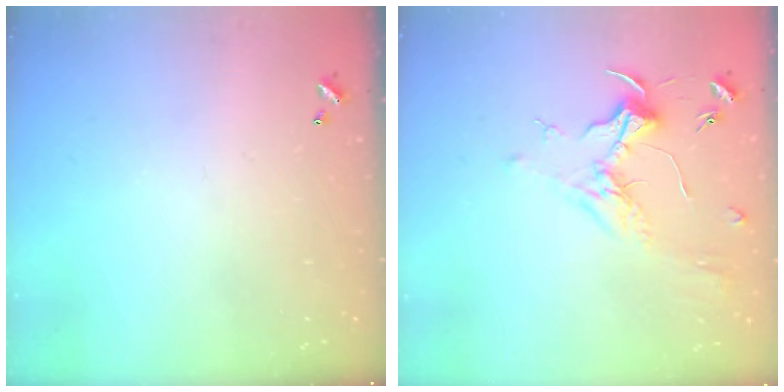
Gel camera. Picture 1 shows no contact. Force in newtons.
{"total": 1.8, "press": 1.7, "slide": 0.6}